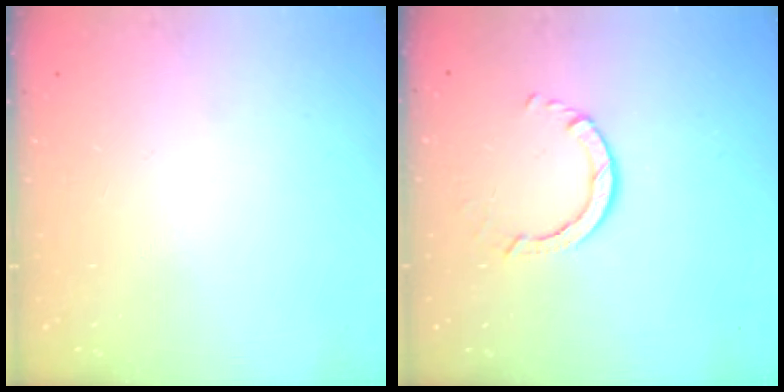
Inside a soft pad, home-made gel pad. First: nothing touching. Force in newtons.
{"total": 3.0, "press": 3.0, "slide": 0.4}